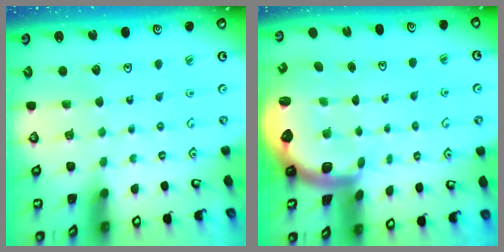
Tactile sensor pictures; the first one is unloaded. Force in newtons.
{"total": 2.8, "press": 2.4, "slide": 1.4}